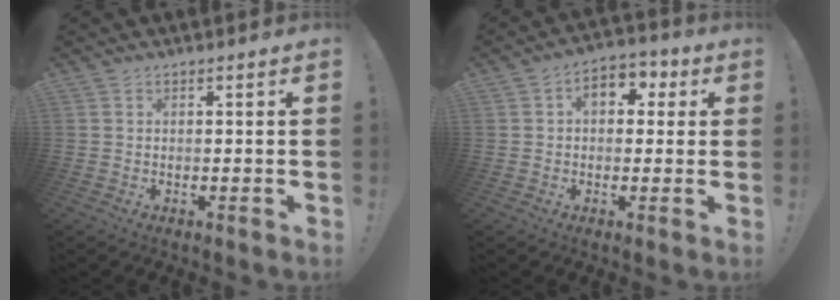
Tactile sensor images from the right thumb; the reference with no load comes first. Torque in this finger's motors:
{"motor_torque": [0.50, 1.40, 0.57, 0.16, 0.00]}